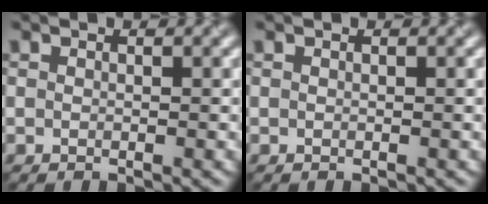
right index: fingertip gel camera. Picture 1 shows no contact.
{"total": 0.0}